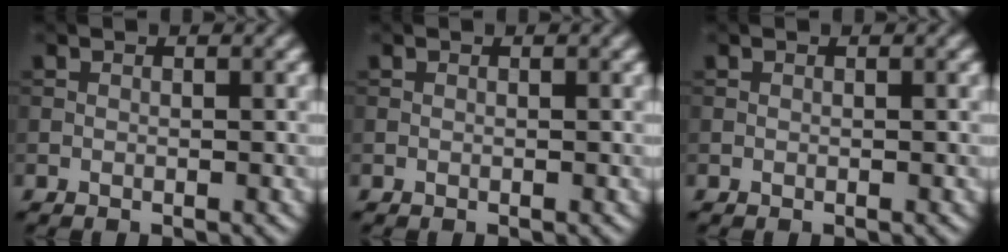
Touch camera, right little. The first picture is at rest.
{"total": 0.0}
{"total": 0.0}